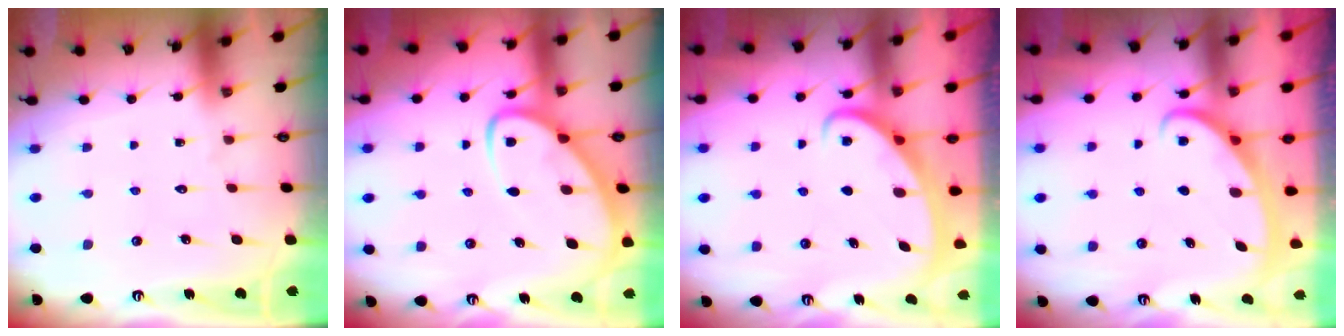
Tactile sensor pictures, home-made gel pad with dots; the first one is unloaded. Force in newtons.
{"total": 6.9, "press": 6.9, "slide": 0.8}
{"total": 2.6, "press": 2.6, "slide": 0.4}
{"total": 2.6, "press": 2.6, "slide": 0.5}